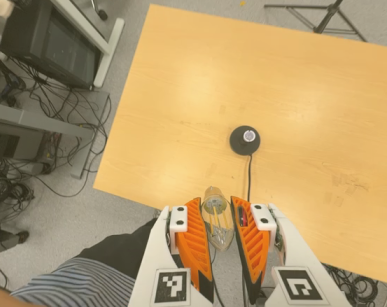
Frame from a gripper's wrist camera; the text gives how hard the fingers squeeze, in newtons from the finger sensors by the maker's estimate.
{"total": 21.0, "left": 23.5, "right": 18.5}